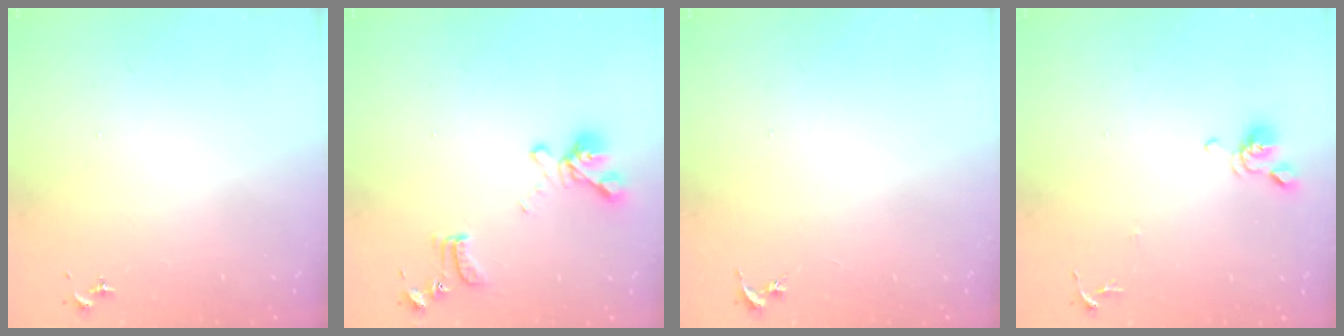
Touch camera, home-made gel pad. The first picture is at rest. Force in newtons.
{"total": 13.5, "press": 13.4, "slide": 1.4}
{"total": 0.0}
{"total": 6.8, "press": 6.7, "slide": 1.0}